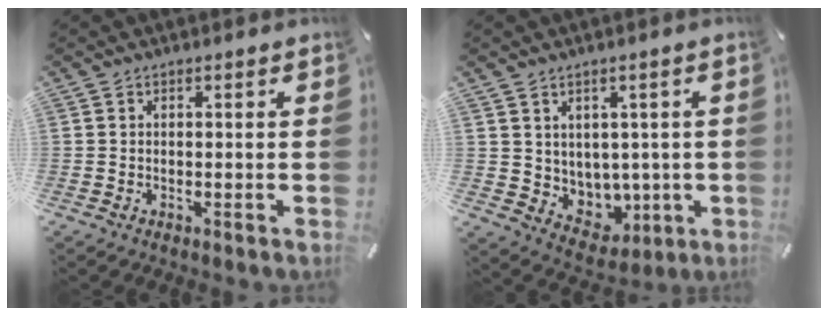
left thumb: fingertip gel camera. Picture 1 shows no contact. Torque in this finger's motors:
{"motor_torque": [-0.04, -0.06, 0.03, -0.03, 0.04]}